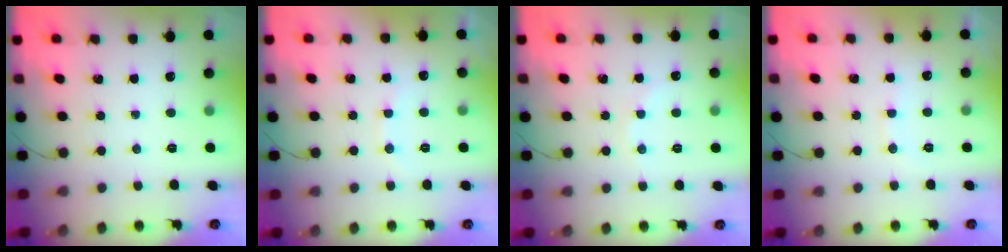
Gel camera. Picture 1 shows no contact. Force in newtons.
{"total": 6.7, "press": 6.6, "slide": 1.2}
{"total": 3.6, "press": 3.5, "slide": 1.0}
{"total": 6.0, "press": 5.9, "slide": 0.9}